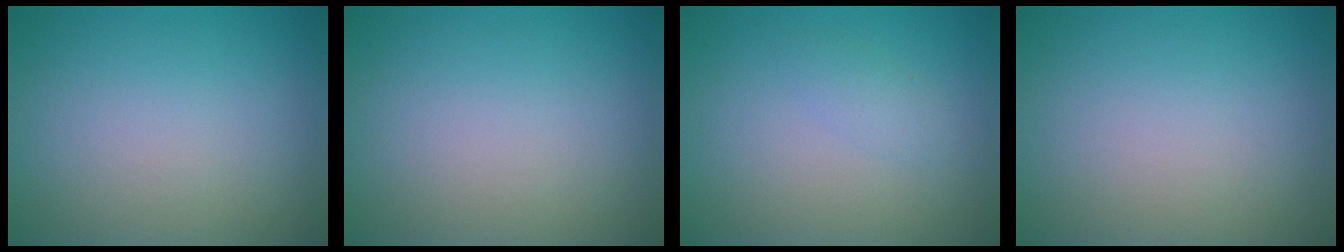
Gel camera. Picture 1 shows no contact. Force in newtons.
{"total": 0.0}
{"total": 1.2, "press": 1.2, "slide": 0.0}
{"total": 0.0}